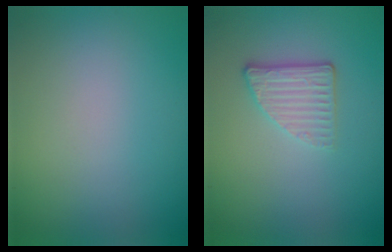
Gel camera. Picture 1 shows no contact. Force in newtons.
{"total": 2.7, "press": 2.3, "slide": 1.4}